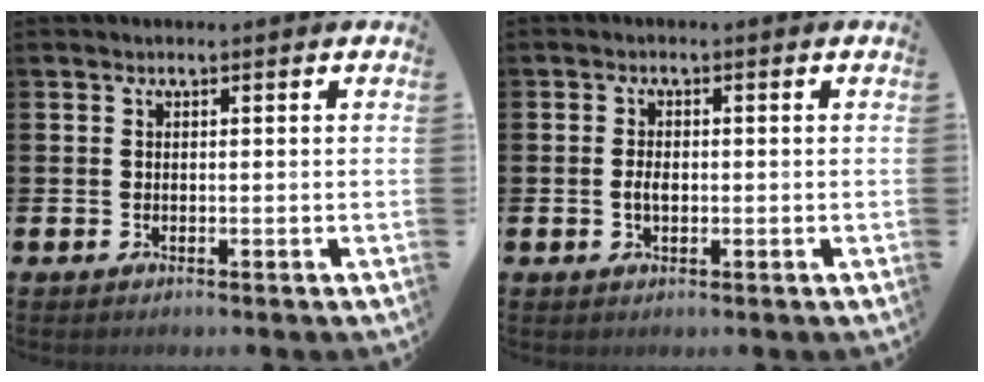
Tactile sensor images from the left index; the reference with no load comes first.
{"total": 2.0, "force": [-0.2, 1.2, 1.6], "torque": [-0.022, 0.002, -0.007]}